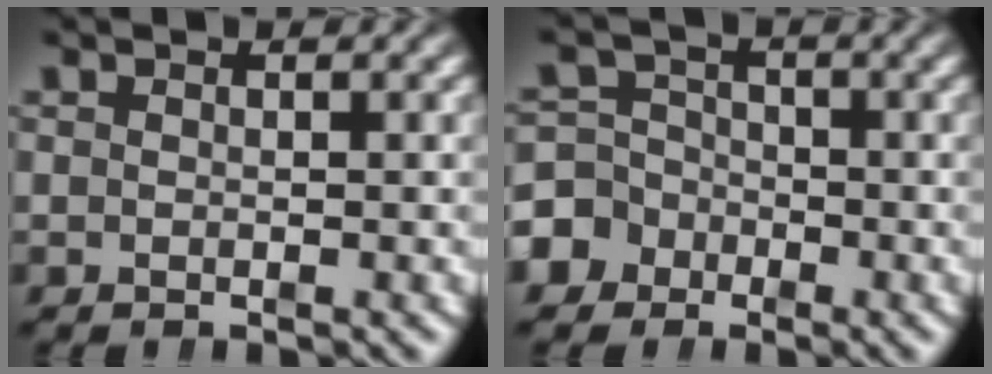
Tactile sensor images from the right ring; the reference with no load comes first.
{"total": 6.3, "force": [-2.8, 5.4, 1.5], "torque": [-0.025, -0.020, -0.047]}